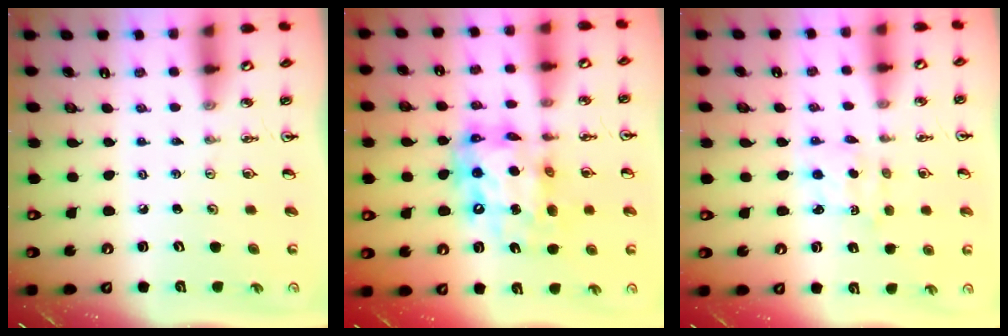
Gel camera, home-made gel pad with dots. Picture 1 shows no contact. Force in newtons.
{"total": 15.9, "press": 15.8, "slide": 1.7}
{"total": 2.3, "press": 2.3, "slide": 0.5}